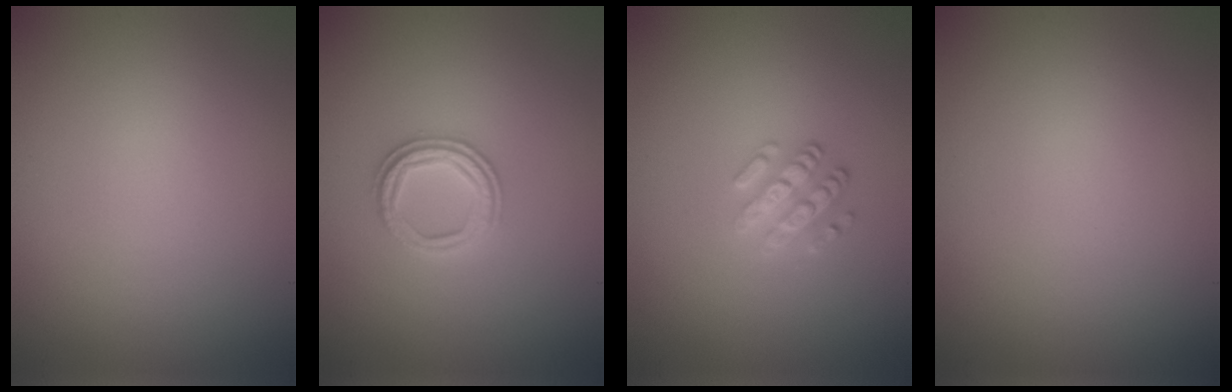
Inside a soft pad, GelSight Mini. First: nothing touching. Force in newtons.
{"total": 2.9, "press": 2.7, "slide": 1.0}
{"total": 2.5, "press": 2.4, "slide": 0.8}
{"total": 0.0}